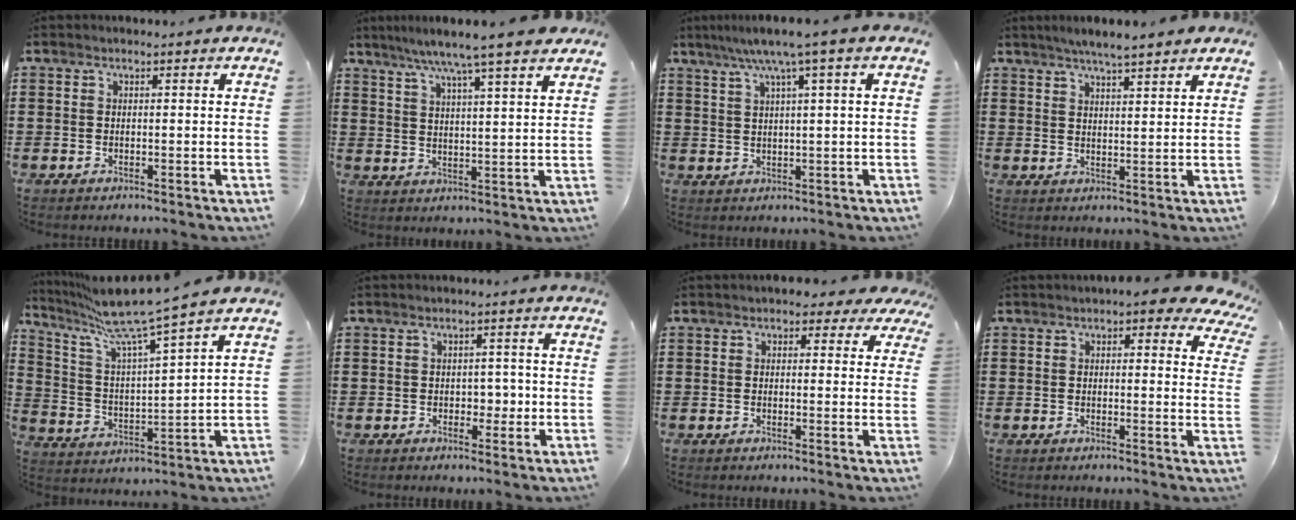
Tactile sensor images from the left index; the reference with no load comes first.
{"total": 6.8, "force": [5.4, -0.8, 3.9], "torque": [-0.092, -0.021, 0.091]}
{"total": 5.6, "force": [3.1, -0.4, 4.6], "torque": [-0.099, -0.001, 0.048]}
{"total": 3.8, "force": [3.5, 0.1, 1.6], "torque": [-0.041, -0.004, 0.061]}
{"total": 9.2, "force": [7.7, -0.1, 5.0], "torque": [-0.129, -0.049, 0.126]}
{"total": 2.7, "force": [-0.3, 2.0, 1.9], "torque": [-0.033, 0.003, -0.012]}
{"total": 2.4, "force": [1.5, 1.5, 1.2], "torque": [-0.016, 0.003, 0.022]}
{"total": 3.5, "force": [2.5, 1.2, 2.1], "torque": [-0.035, -0.008, 0.040]}